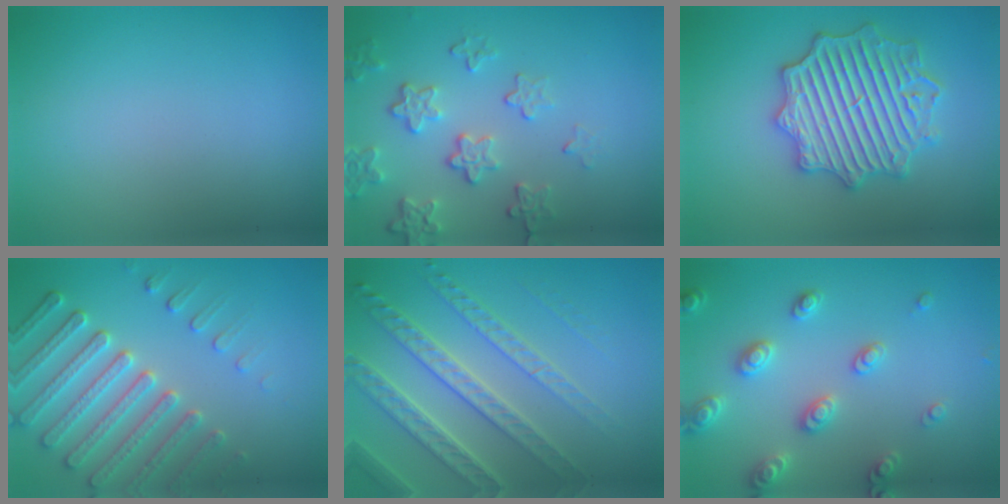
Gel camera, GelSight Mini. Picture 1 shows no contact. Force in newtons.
{"total": 4.1, "press": 3.2, "slide": 2.5}
{"total": 6.7, "press": 6.6, "slide": 1.2}
{"total": 5.2, "press": 4.7, "slide": 2.4}
{"total": 6.5, "press": 4.8, "slide": 4.4}
{"total": 3.4, "press": 3.2, "slide": 1.0}